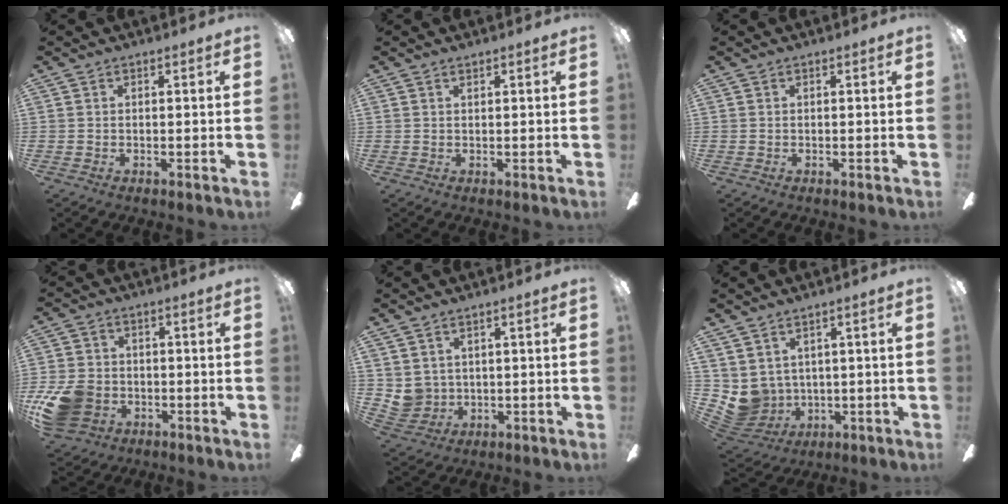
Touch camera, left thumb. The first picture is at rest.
{"total": 0.6, "force": [0.5, 0.1, 0.2], "torque": [-0.006, 0.001, 0.009]}
{"total": 0.0}
{"total": 11.5, "force": [-4.0, 8.8, 6.3], "torque": [-0.137, 0.030, -0.071]}
{"total": 4.5, "force": [2.3, 3.8, 0.6], "torque": [-0.027, -0.005, 0.049]}
{"total": 5.7, "force": [2.1, 5.2, 0.8], "torque": [-0.059, -0.027, 0.046]}